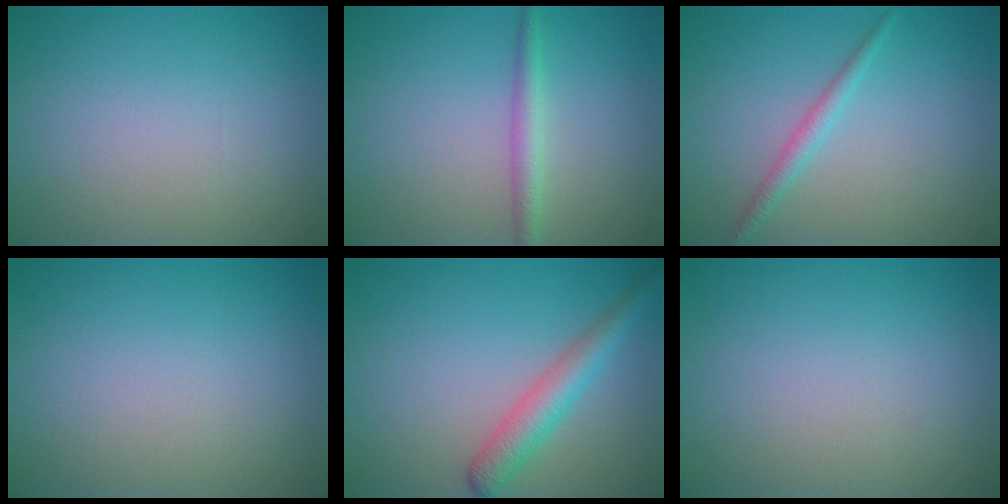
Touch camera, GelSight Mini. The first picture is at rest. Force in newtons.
{"total": 1.9, "press": 1.9, "slide": 0.1}
{"total": 1.6, "press": 1.6, "slide": 0.1}
{"total": 0.0}
{"total": 3.5, "press": 3.5, "slide": 0.1}
{"total": 0.0}